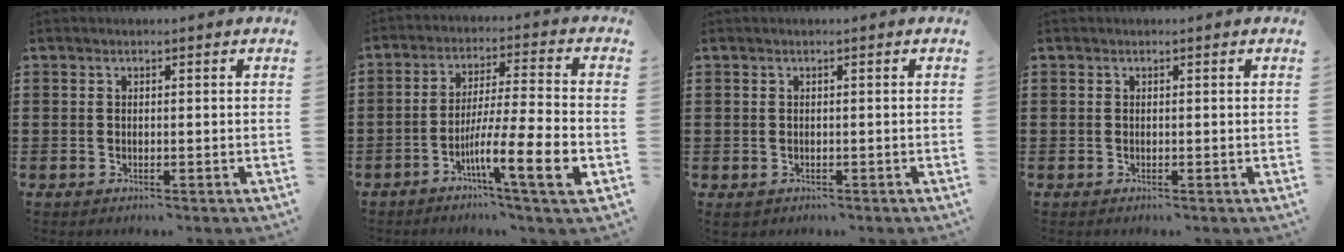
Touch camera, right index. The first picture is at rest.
{"total": 11.0, "force": [-4.9, 0.7, 9.8], "torque": [-0.175, -0.004, -0.091]}
{"total": 0.7, "force": [-0.6, 0.4, 0.0], "torque": [-0.003, 0.001, -0.013]}
{"total": 0.0}